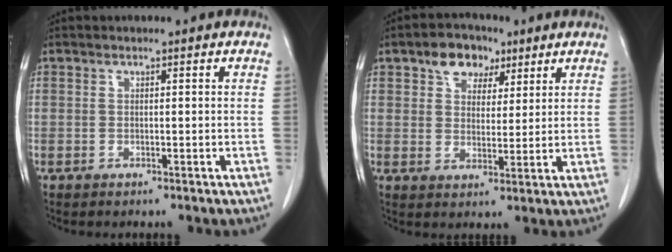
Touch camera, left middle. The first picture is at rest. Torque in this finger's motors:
{"motor_torque": [0.53, -0.48, 0.08, 0.03]}